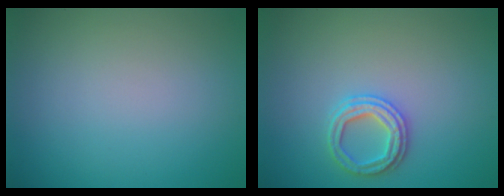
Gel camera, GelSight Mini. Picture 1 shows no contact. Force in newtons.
{"total": 2.4, "press": 2.4, "slide": 0.1}